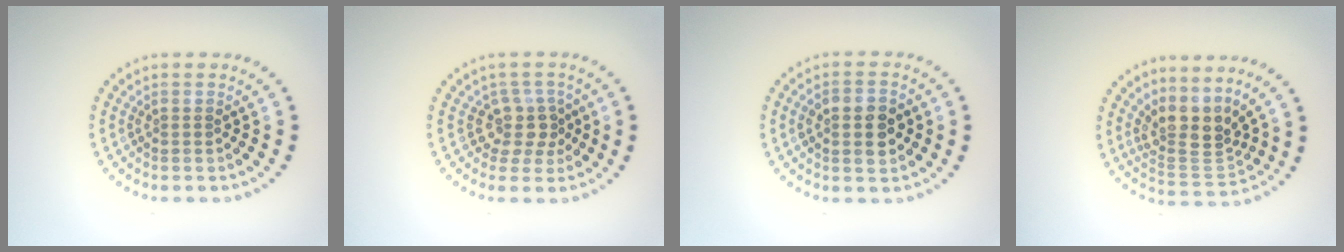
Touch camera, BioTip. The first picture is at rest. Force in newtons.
{"total": 2.7, "press": 2.0, "slide": 1.8}
{"total": 4.0, "press": 4.0, "slide": 0.3}
{"total": 3.9, "press": 2.9, "slide": 2.6}